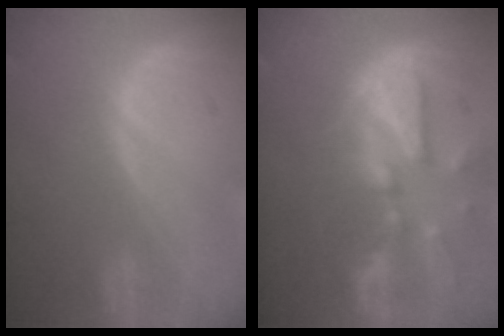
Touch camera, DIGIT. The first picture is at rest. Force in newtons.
{"total": 12.1, "press": 10.4, "slide": 6.1}